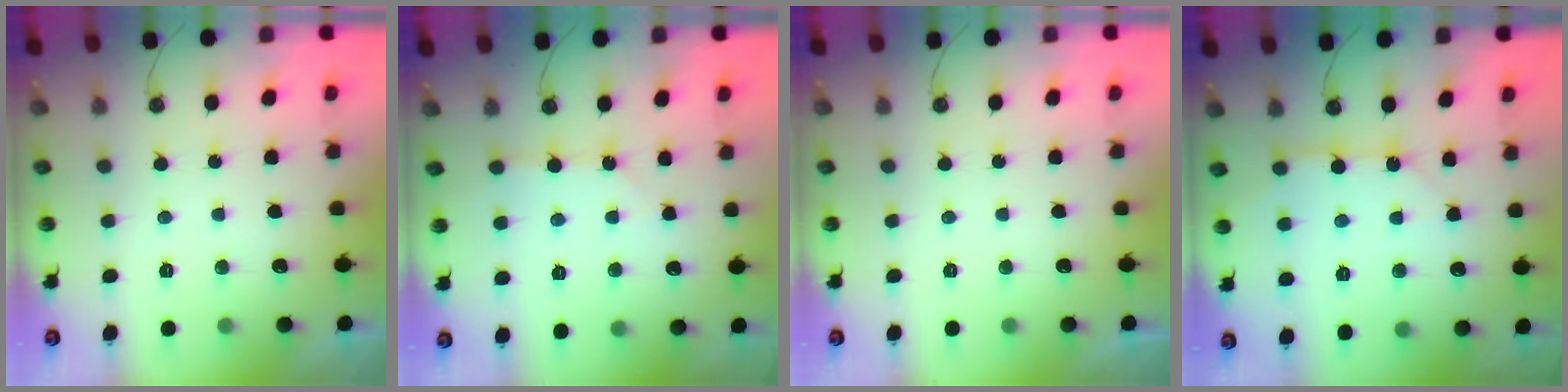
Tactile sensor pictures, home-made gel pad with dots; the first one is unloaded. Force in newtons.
{"total": 3.0, "press": 3.0, "slide": 0.3}
{"total": 0.0}
{"total": 9.3, "press": 9.2, "slide": 0.7}